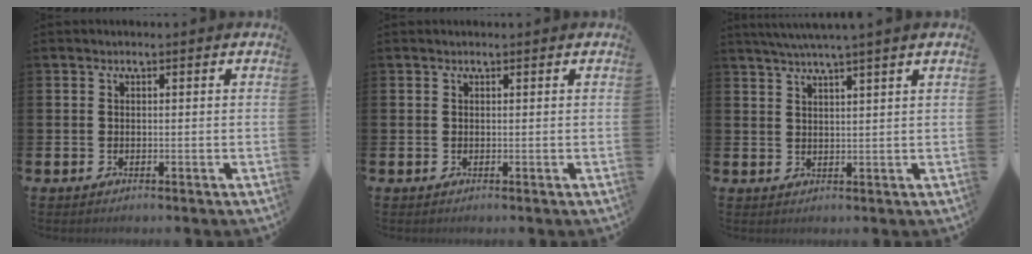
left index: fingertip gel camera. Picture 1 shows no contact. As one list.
[{"total": 0.0}, {"total": 3.7, "force": [3.3, -1.0, 1.2], "torque": [-0.036, -0.007, 0.061]}]